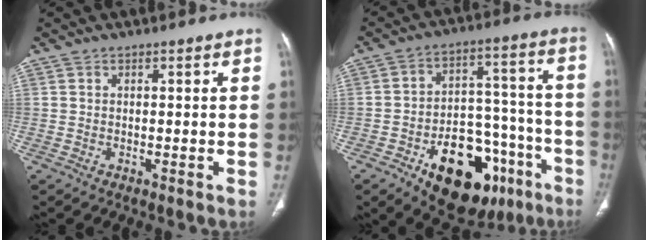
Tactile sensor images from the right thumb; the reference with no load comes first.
{"total": 22.5, "force": [-11.5, 12.4, 14.8], "torque": [-0.167, 0.075, -0.160]}